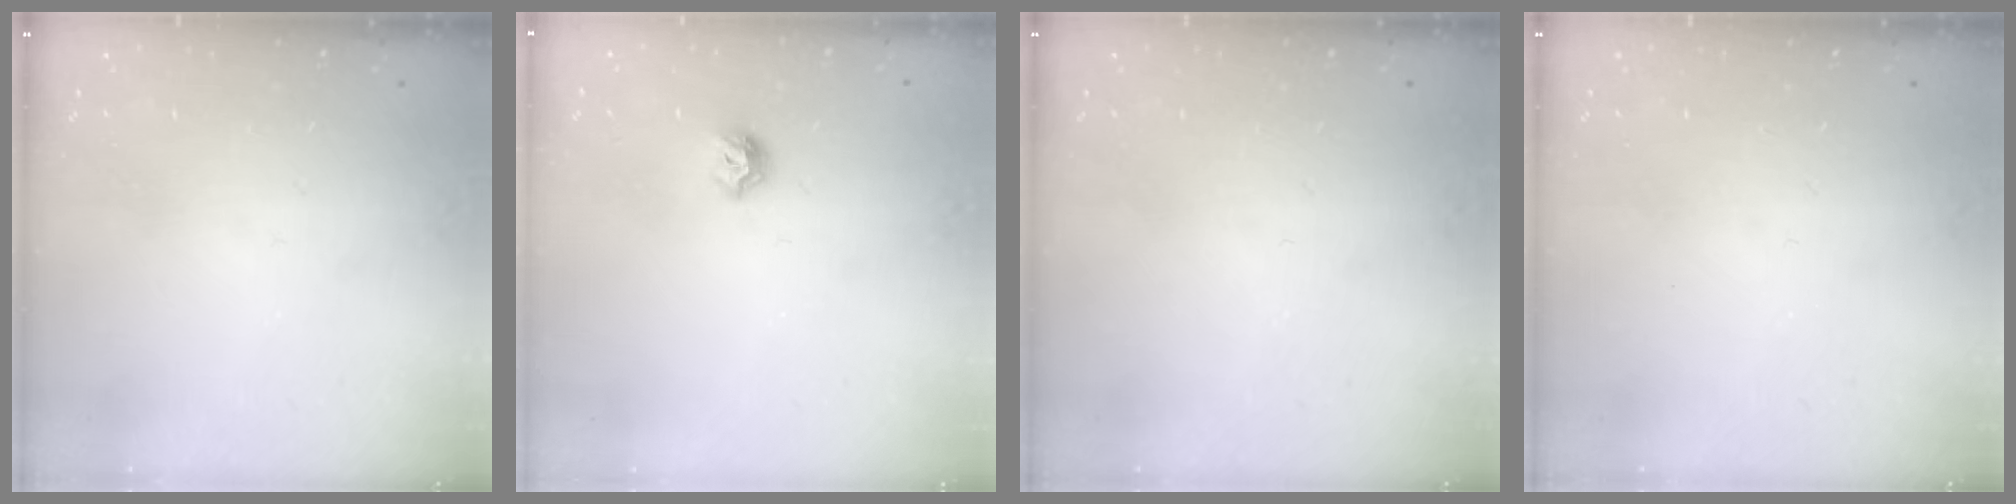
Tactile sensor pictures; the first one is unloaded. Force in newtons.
{"total": 6.3, "press": 6.2, "slide": 0.9}
{"total": 0.0}
{"total": 0.0}